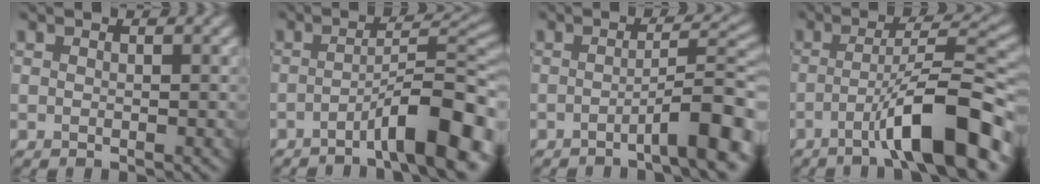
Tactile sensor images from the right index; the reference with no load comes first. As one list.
[{"total": 8.5, "force": [-4.3, 1.5, 7.2], "torque": [-0.099, 0.020, -0.069]}, {"total": 6.2, "force": [-2.8, 0.9, 5.5], "torque": [-0.073, 0.017, -0.051]}, {"total": 9.3, "force": [-4.1, 1.4, 8.3], "torque": [-0.117, 0.019, -0.068]}]